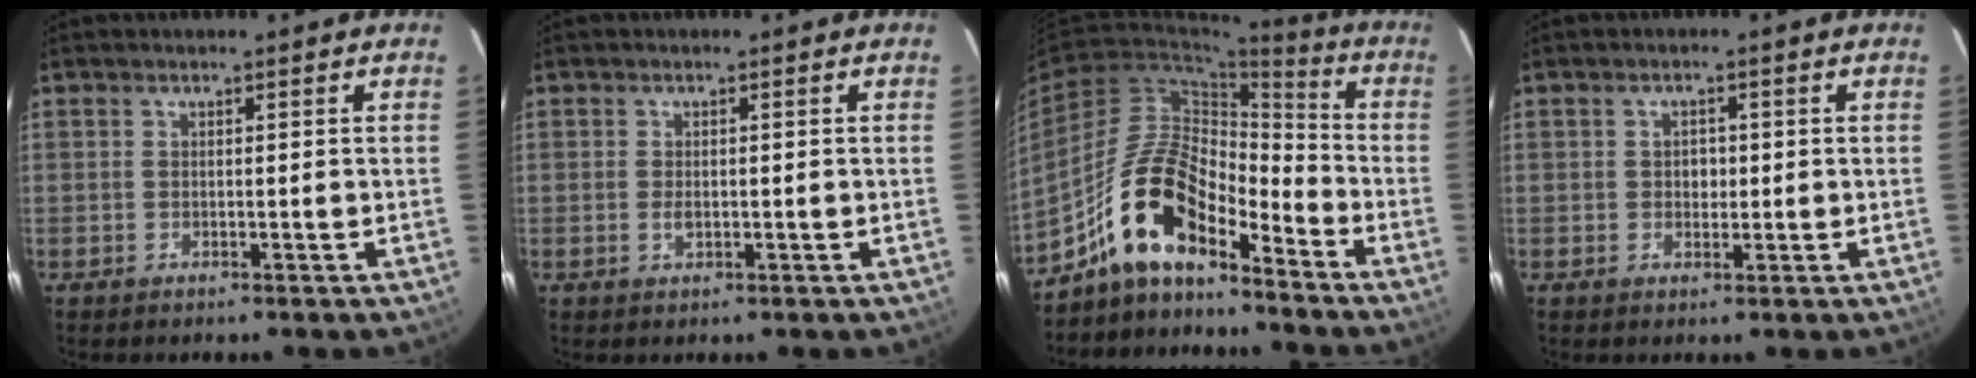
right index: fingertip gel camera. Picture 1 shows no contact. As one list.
[{"total": 1.5, "force": [-0.3, 0.9, 1.1], "torque": [-0.020, 0.000, -0.005]}, {"total": 13.4, "force": [-10.0, 4.8, 7.6], "torque": [-0.146, 0.021, -0.194]}, {"total": 2.1, "force": [0.0, 1.9, 1.0], "torque": [-0.014, 0.006, -0.001]}]